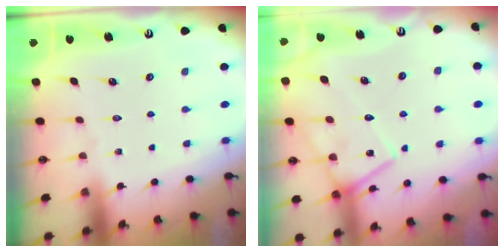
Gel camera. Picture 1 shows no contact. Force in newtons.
{"total": 14.5, "press": 14.4, "slide": 1.3}